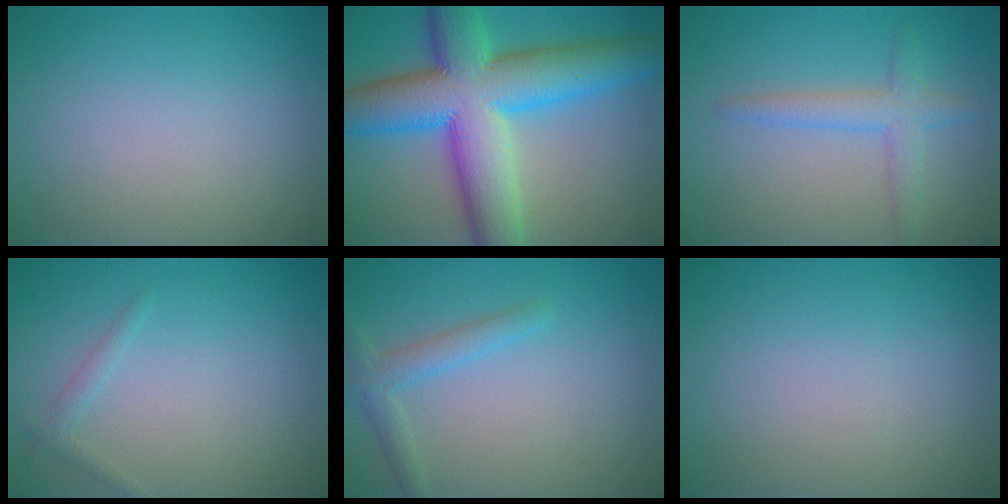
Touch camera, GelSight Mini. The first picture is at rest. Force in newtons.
{"total": 13.3, "press": 13.3, "slide": 0.1}
{"total": 2.8, "press": 2.8, "slide": 0.1}
{"total": 1.1, "press": 1.1, "slide": 0.0}
{"total": 2.2, "press": 2.2, "slide": 0.0}
{"total": 0.0}